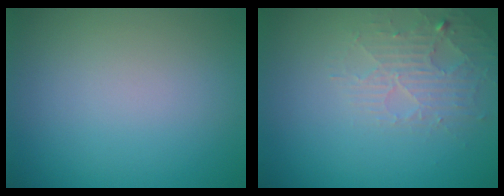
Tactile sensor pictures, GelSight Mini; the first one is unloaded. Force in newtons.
{"total": 3.1, "press": 3.0, "slide": 0.6}